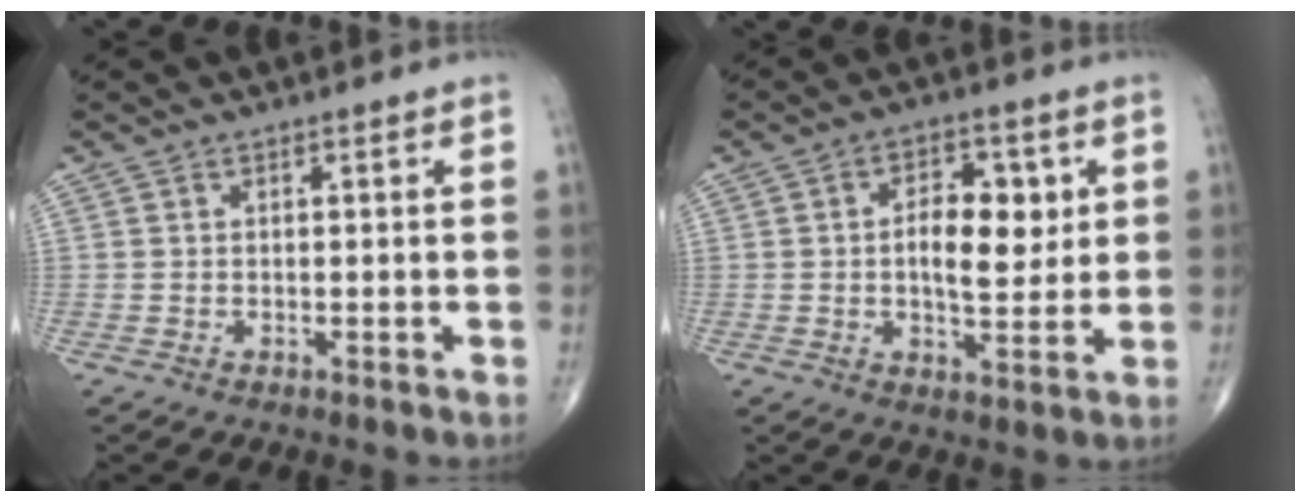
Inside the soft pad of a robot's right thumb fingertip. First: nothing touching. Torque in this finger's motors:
{"motor_torque": [-0.34, 0.35, 0.56, 0.44, 0.17]}